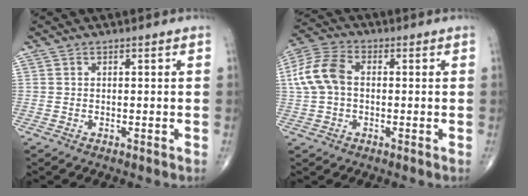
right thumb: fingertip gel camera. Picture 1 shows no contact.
{"total": 9.4, "force": [0.6, 6.5, 6.8], "torque": [-0.150, 0.026, 0.003]}